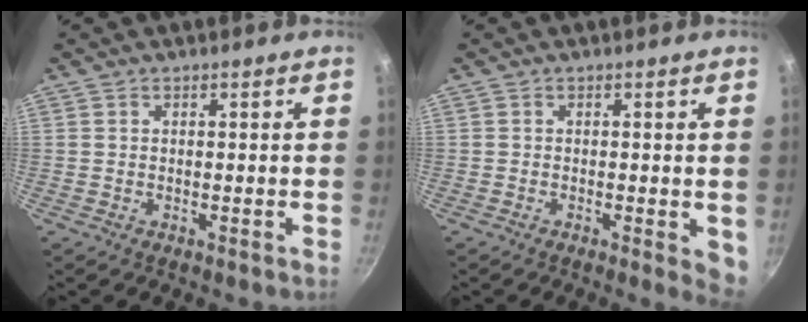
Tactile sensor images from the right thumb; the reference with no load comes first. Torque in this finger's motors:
{"motor_torque": [2.48, 1.58, 1.43, -0.47, 0.15]}